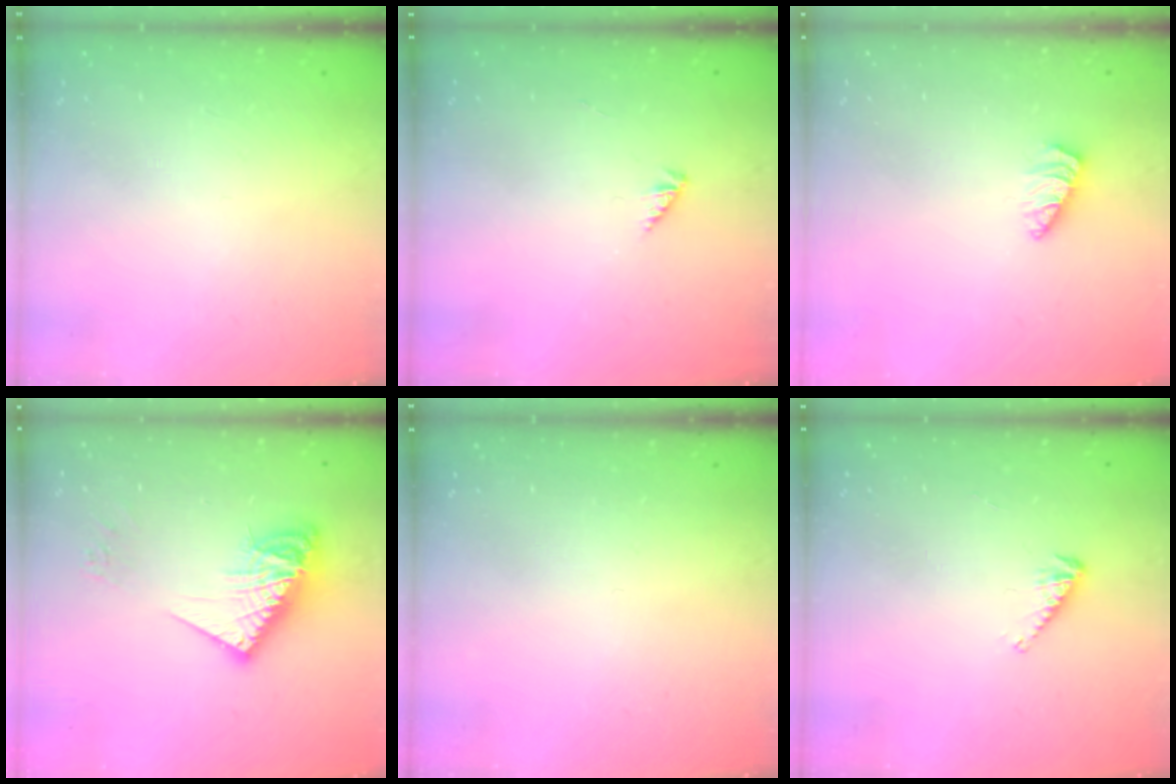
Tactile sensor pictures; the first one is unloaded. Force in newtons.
{"total": 0.0}
{"total": 1.5, "press": 1.5, "slide": 0.3}
{"total": 14.3, "press": 14.2, "slide": 1.4}
{"total": 0.0}
{"total": 4.1, "press": 4.0, "slide": 0.7}